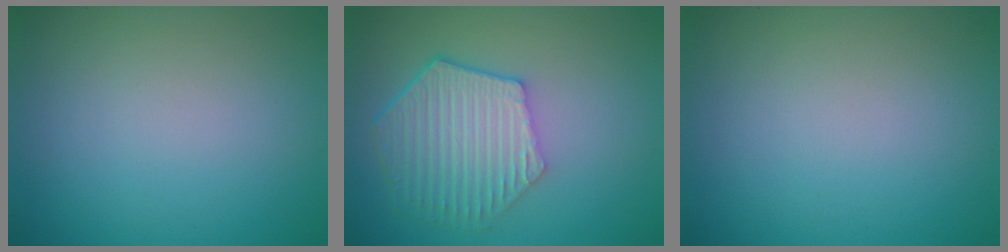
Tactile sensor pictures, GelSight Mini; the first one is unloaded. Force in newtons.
{"total": 6.6, "press": 5.1, "slide": 4.2}
{"total": 0.0}